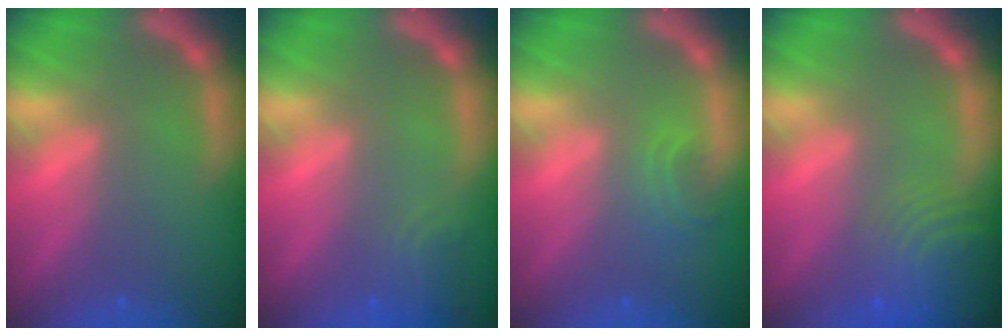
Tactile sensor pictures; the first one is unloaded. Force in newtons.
{"total": 2.4}
{"total": 1.9}
{"total": 9.1}